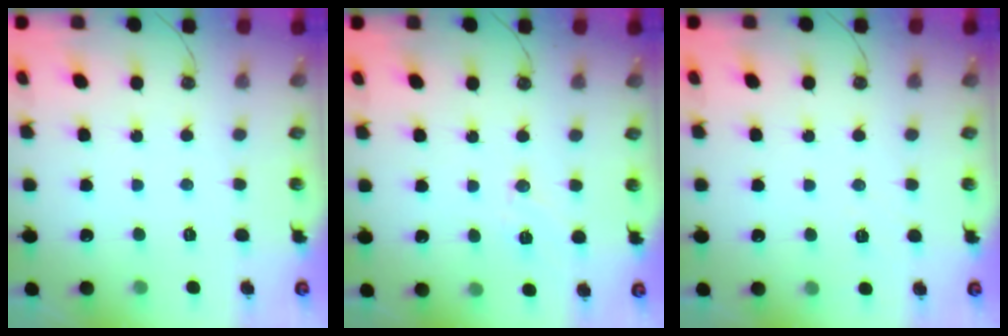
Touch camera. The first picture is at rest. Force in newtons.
{"total": 6.5, "press": 6.4, "slide": 1.2}
{"total": 5.5, "press": 3.2, "slide": 4.5}